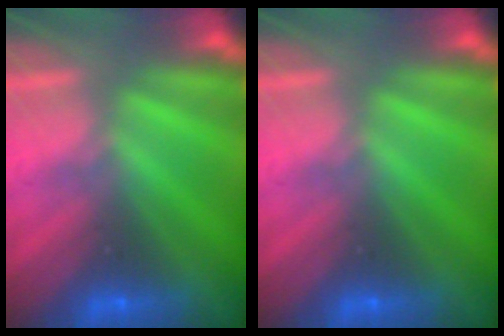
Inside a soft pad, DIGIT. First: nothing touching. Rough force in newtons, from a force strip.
{"total": 0.0}